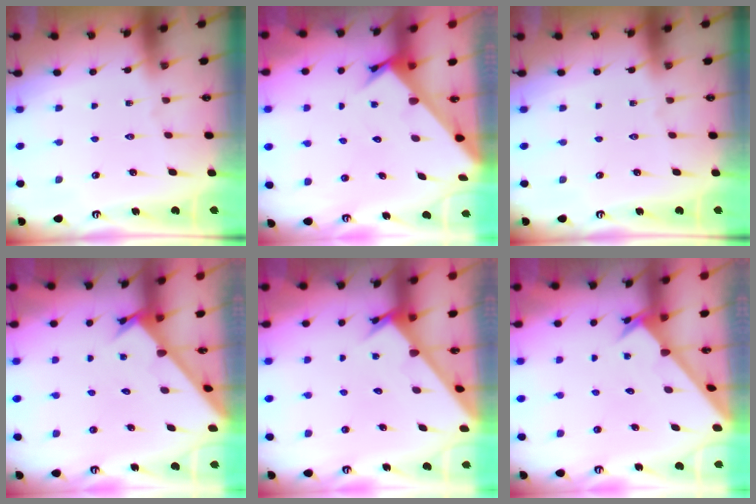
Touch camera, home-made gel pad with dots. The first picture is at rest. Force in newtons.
{"total": 2.8, "press": 2.8, "slide": 0.2}
{"total": 0.0}
{"total": 2.4, "press": 2.4, "slide": 0.1}
{"total": 2.9, "press": 2.9, "slide": 0.1}
{"total": 2.6, "press": 2.6, "slide": 0.2}